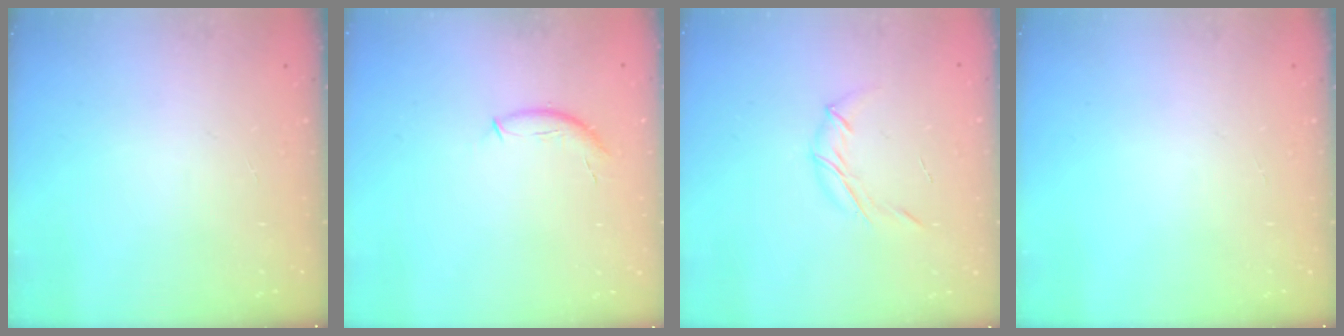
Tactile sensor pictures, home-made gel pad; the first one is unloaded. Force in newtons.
{"total": 6.6, "press": 6.6, "slide": 1.0}
{"total": 6.8, "press": 6.8, "slide": 0.9}
{"total": 0.0}